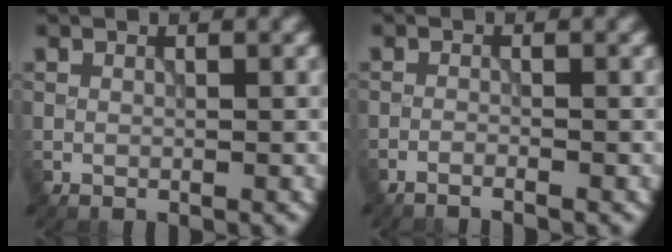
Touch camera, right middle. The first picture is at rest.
{"total": 1.3, "force": [-1.1, 0.1, 0.6], "torque": [-0.007, -0.001, -0.030]}